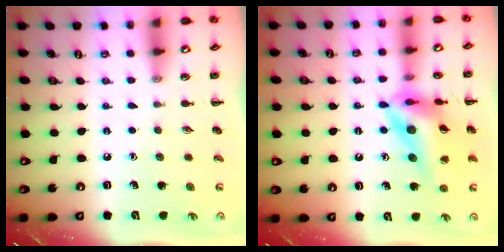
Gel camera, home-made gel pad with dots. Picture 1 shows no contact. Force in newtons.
{"total": 16.8, "press": 16.2, "slide": 4.4}